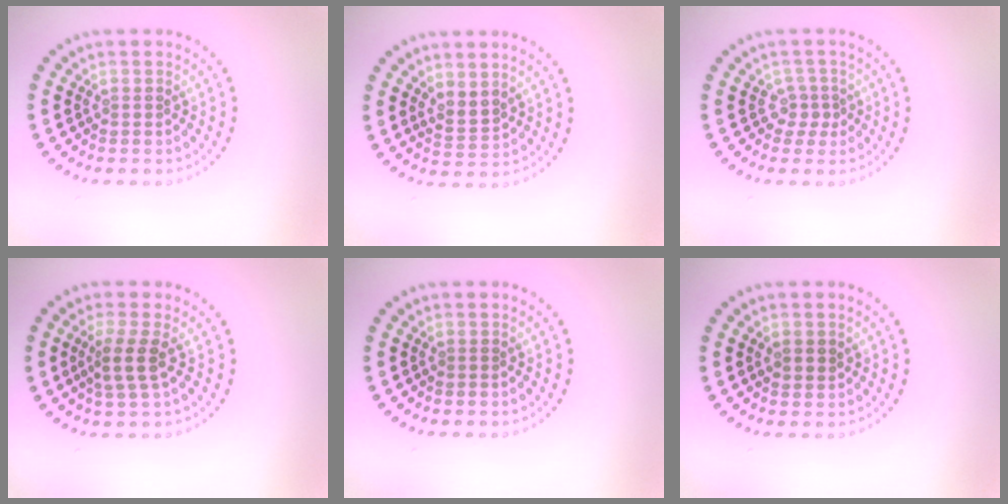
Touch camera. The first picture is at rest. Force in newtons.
{"total": 1.7, "press": 1.5, "slide": 0.9}
{"total": 1.7, "press": 1.1, "slide": 1.3}
{"total": 2.5, "press": 2.1, "slide": 1.4}
{"total": 0.0}
{"total": 1.2, "press": 1.1, "slide": 0.4}